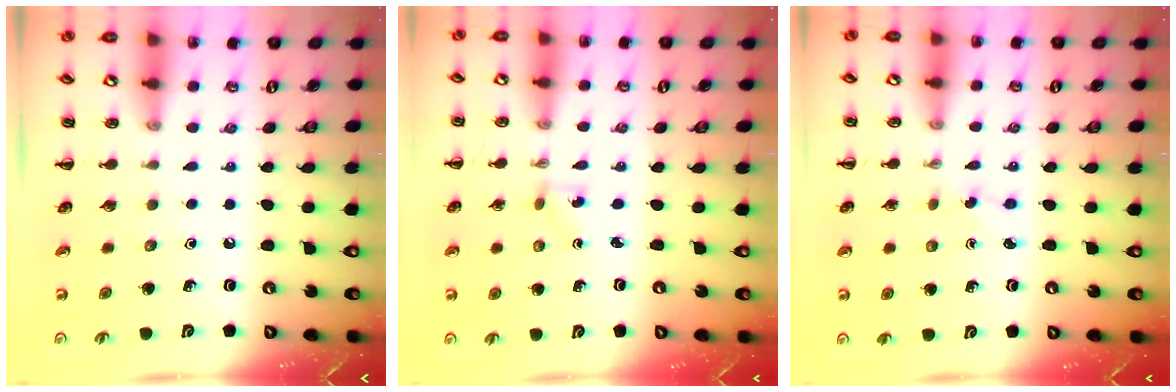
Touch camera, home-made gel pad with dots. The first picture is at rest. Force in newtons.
{"total": 1.2, "press": 1.1, "slide": 0.5}
{"total": 3.0, "press": 2.8, "slide": 0.9}